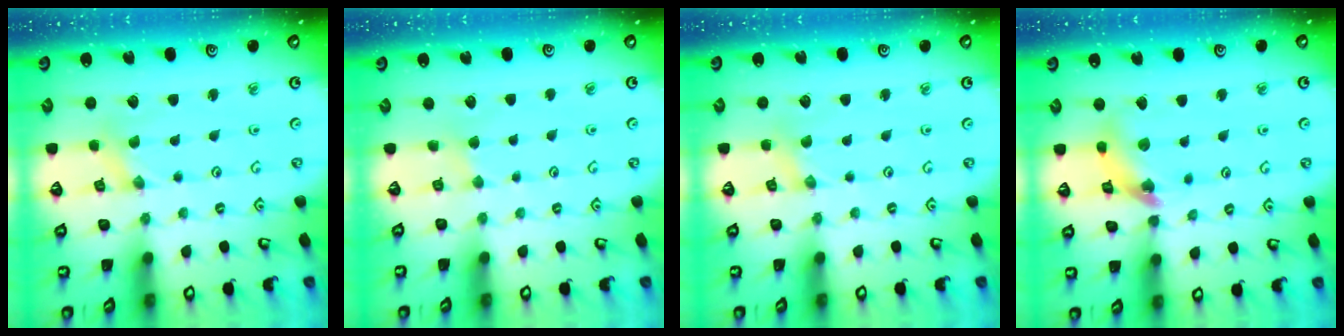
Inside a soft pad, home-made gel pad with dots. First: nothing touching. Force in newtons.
{"total": 2.1, "press": 2.1, "slide": 0.4}
{"total": 1.0, "press": 1.0, "slide": 0.2}
{"total": 11.8, "press": 11.7, "slide": 1.4}